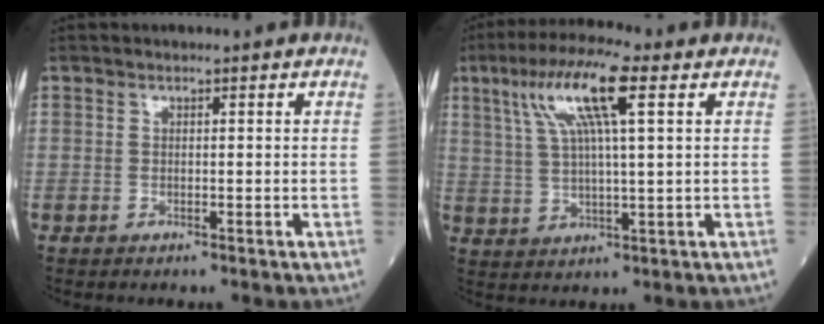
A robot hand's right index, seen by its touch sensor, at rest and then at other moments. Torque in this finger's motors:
{"motor_torque": [1.47, 0.67, 0.68, 0.21]}